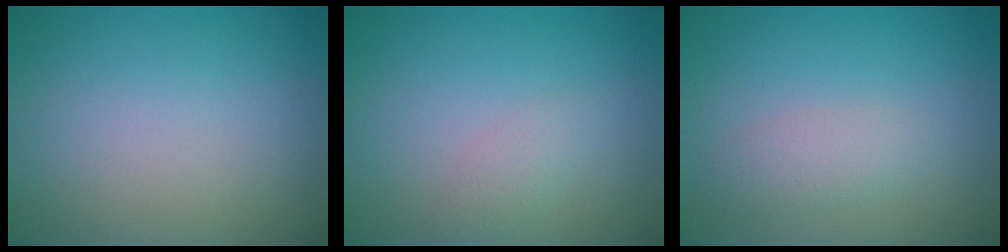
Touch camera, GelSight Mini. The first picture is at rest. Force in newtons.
{"total": 1.4, "press": 1.4, "slide": 0.1}
{"total": 2.0, "press": 2.0, "slide": 0.1}